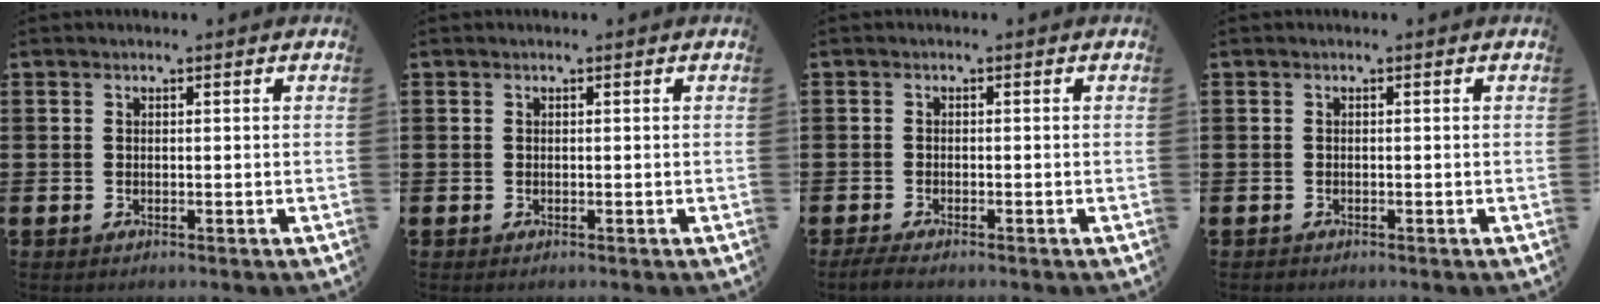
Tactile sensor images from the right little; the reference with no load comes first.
{"total": 0.0}
{"total": 1.4, "force": [-1.0, 0.2, 0.9], "torque": [-0.016, 0.000, -0.020]}
{"total": 0.0}